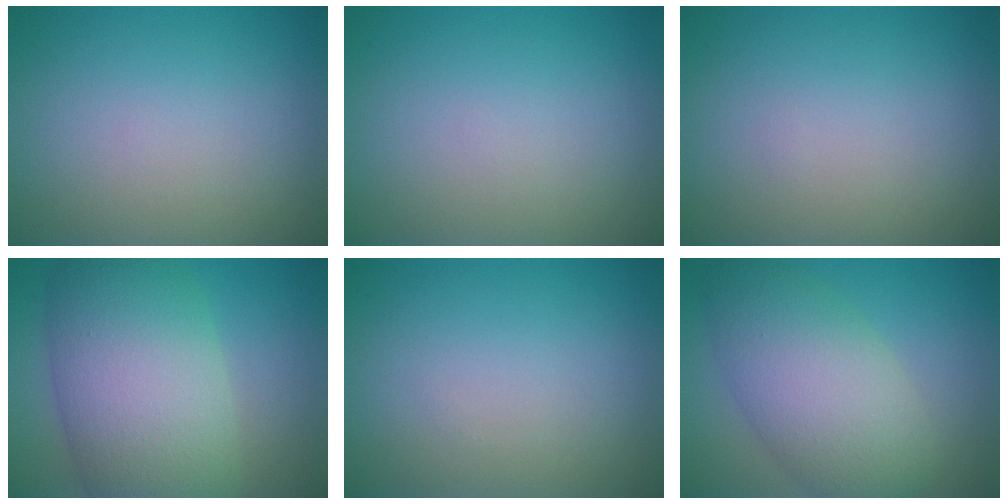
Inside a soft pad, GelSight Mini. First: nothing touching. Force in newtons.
{"total": 0.0}
{"total": 0.0}
{"total": 11.8, "press": 11.8, "slide": 0.5}
{"total": 0.0}
{"total": 7.9, "press": 7.9, "slide": 0.1}